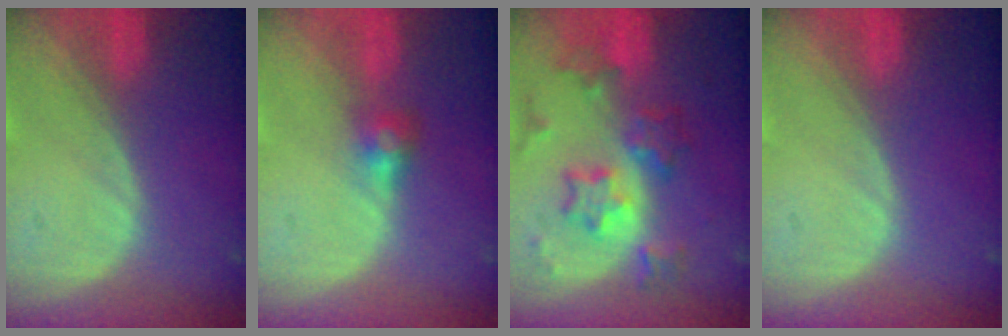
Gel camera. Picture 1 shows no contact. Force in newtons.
{"total": 2.8, "press": 2.7, "slide": 0.9}
{"total": 8.0, "press": 8.0, "slide": 0.5}
{"total": 0.0}